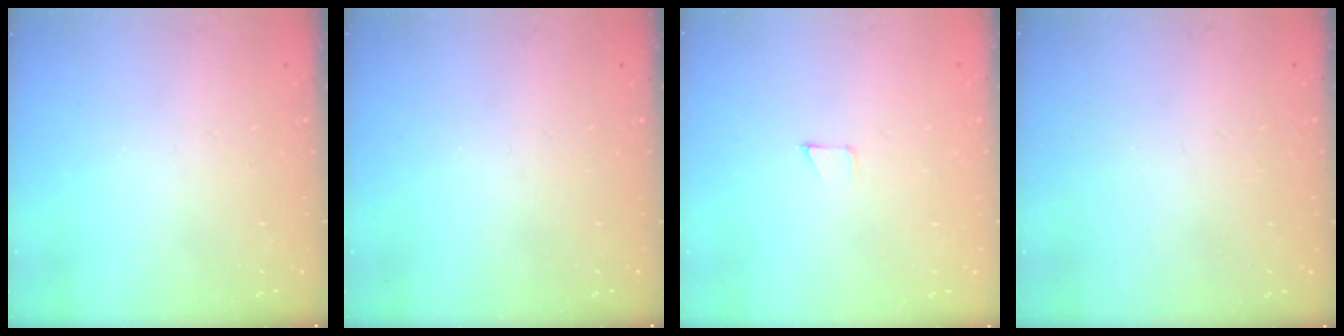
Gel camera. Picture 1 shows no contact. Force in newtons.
{"total": 0.0}
{"total": 2.6, "press": 2.6, "slide": 0.2}
{"total": 1.5, "press": 1.5, "slide": 0.1}